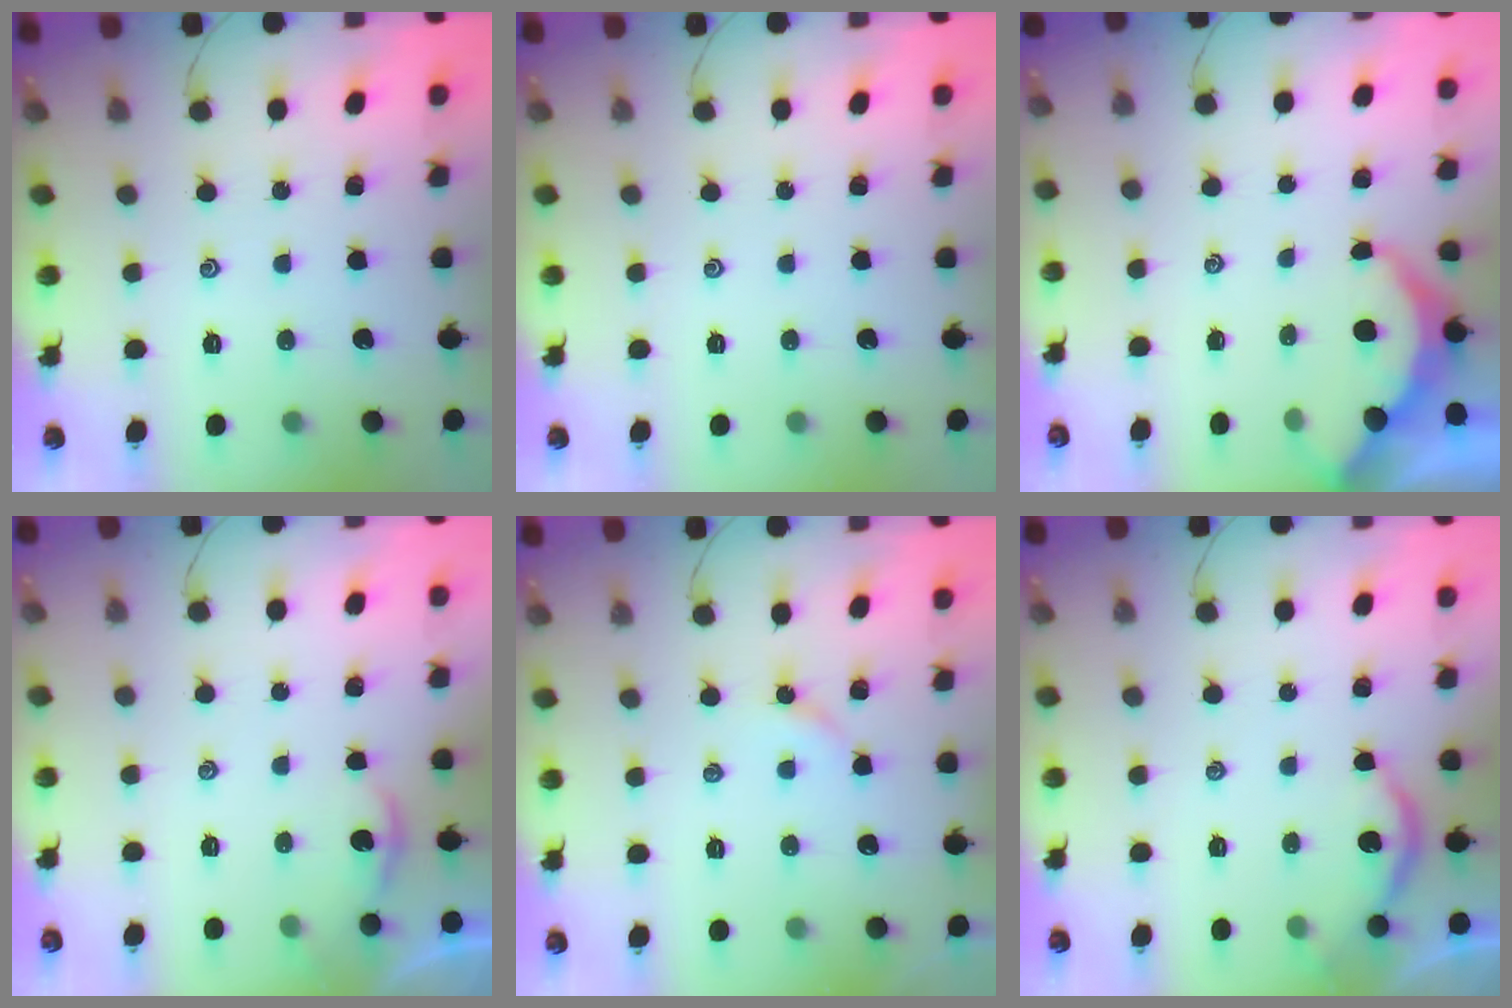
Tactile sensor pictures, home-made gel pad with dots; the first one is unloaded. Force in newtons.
{"total": 0.0}
{"total": 3.3, "press": 3.3, "slide": 0.3}
{"total": 1.2, "press": 1.2, "slide": 0.1}
{"total": 3.2, "press": 3.1, "slide": 0.4}
{"total": 5.5, "press": 5.5, "slide": 0.4}